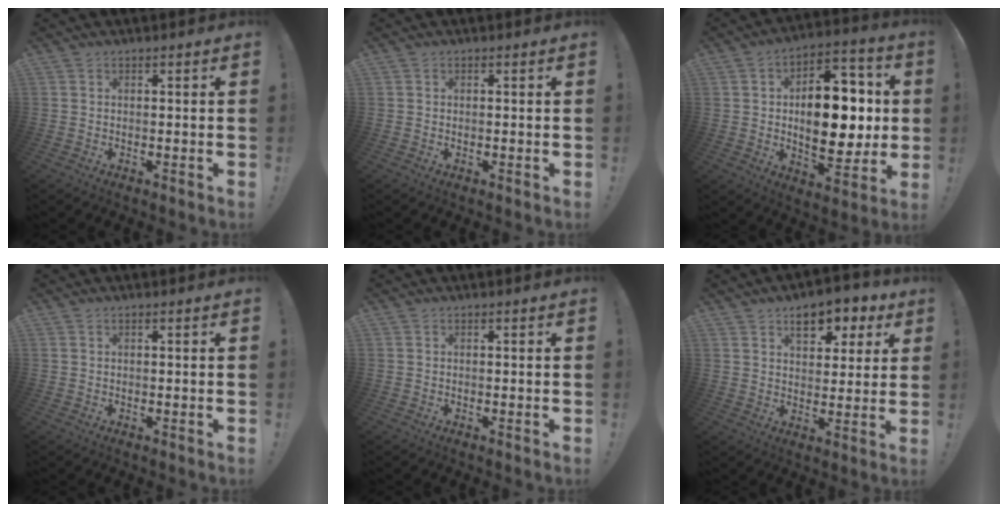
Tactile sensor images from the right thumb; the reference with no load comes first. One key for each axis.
{"total": 0.0}
{"total": 21.0, "fx": 1.0, "fy": 12.2, "fz": 17.1, "tx": -0.246, "ty": 0.008, "tz": 0.025}
{"total": 0.0}
{"total": 0.0}
{"total": 9.3, "fx": 5.2, "fy": 5.5, "fz": 5.4, "tx": -0.062, "ty": -0.030, "tz": 0.091}